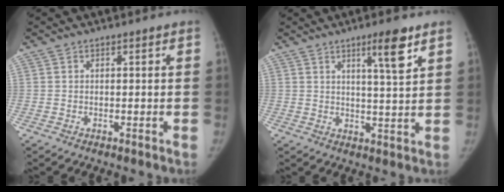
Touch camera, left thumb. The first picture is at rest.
{"total": 7.0, "force": [4.1, 0.7, 5.6], "torque": [-0.085, -0.026, 0.066]}